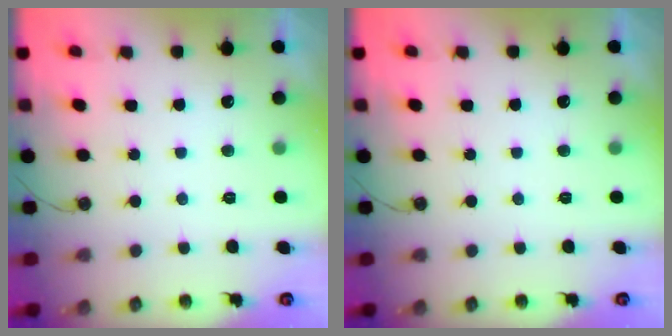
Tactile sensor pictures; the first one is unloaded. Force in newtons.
{"total": 0.0}